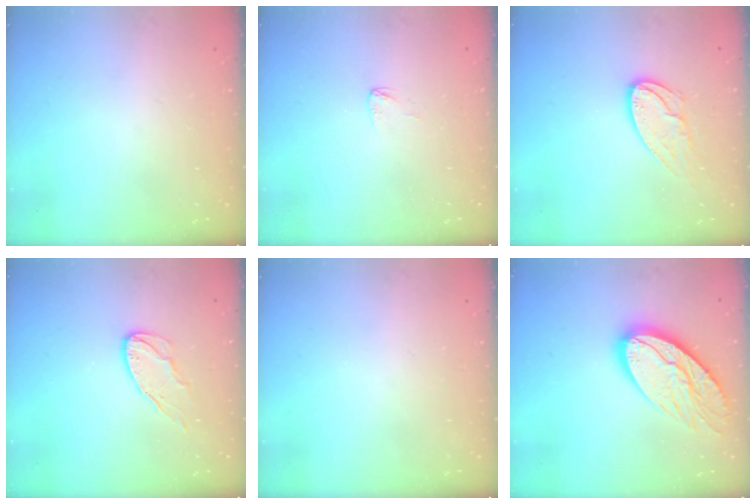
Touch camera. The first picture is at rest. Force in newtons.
{"total": 2.9, "press": 2.9, "slide": 0.2}
{"total": 11.2, "press": 11.1, "slide": 0.9}
{"total": 7.5, "press": 7.5, "slide": 0.2}
{"total": 0.0}
{"total": 16.6, "press": 16.6, "slide": 1.2}